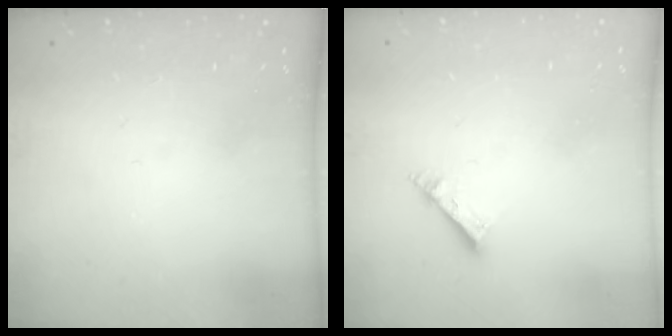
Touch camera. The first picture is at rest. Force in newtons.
{"total": 3.8, "press": 3.8, "slide": 0.6}